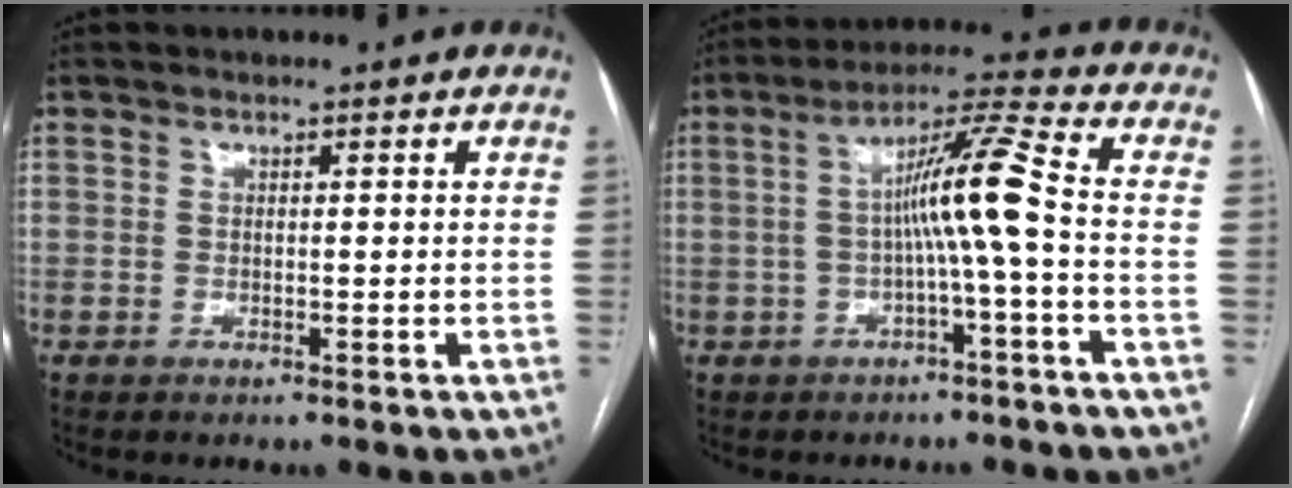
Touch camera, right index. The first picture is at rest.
{"total": 8.8, "force": [-0.9, -1.0, 8.7], "torque": [-0.150, 0.023, -0.018]}